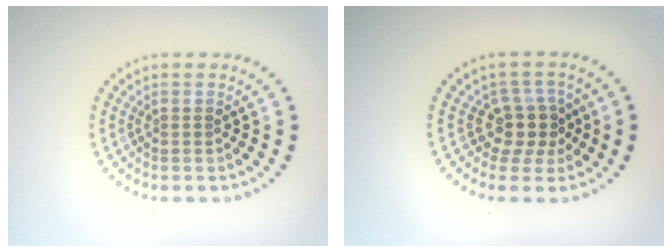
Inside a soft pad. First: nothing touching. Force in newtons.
{"total": 2.9, "press": 2.2, "slide": 1.8}